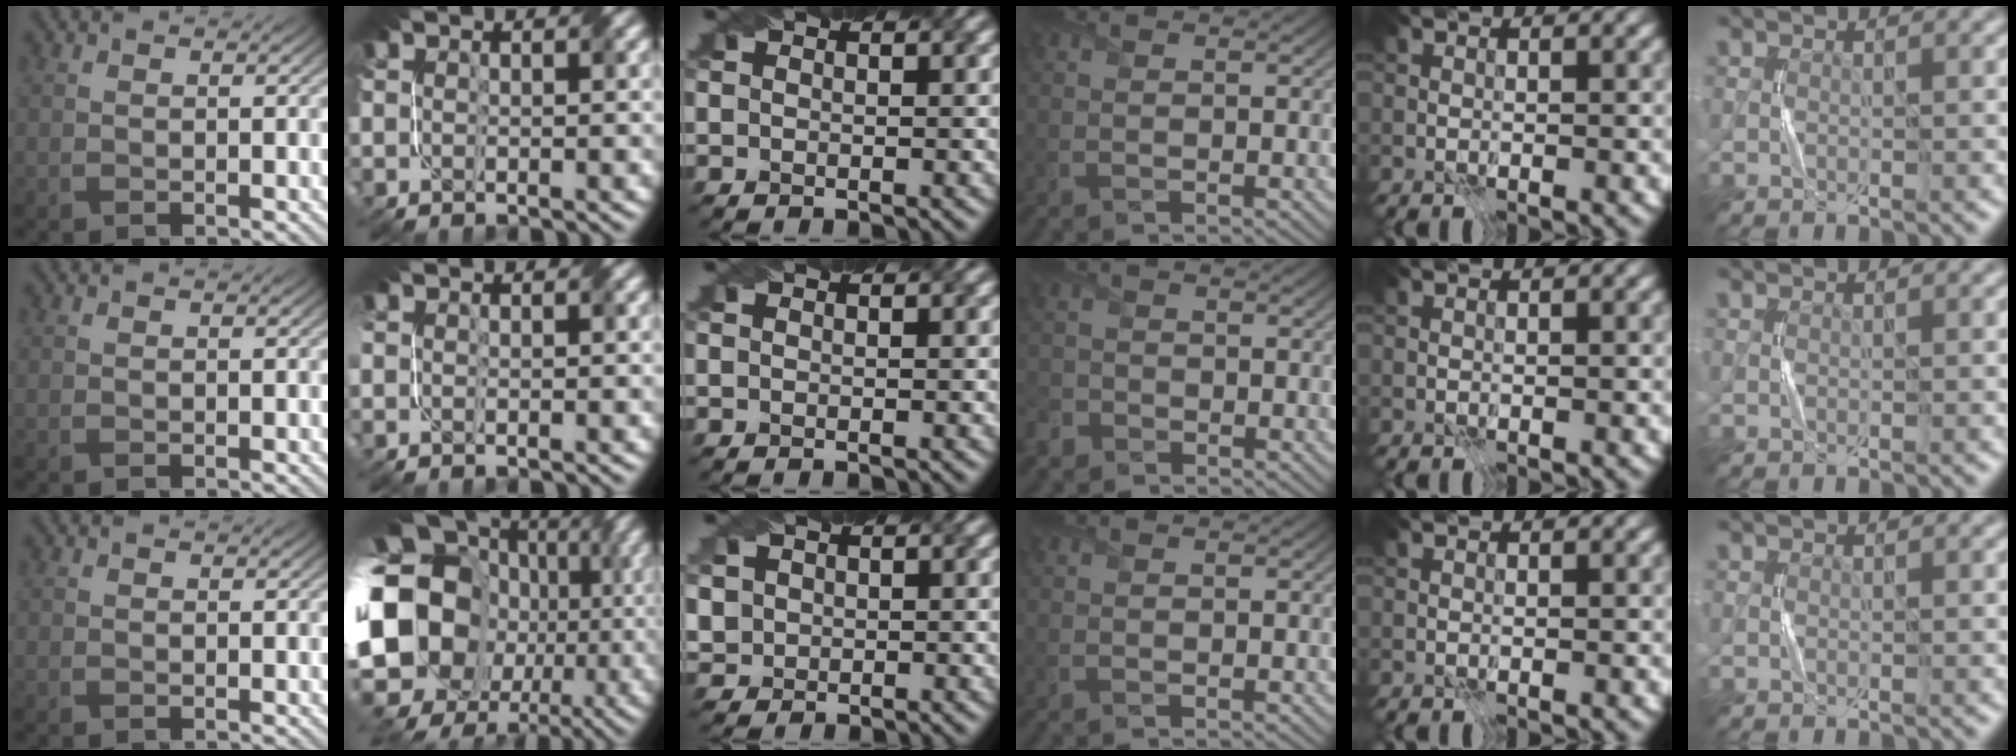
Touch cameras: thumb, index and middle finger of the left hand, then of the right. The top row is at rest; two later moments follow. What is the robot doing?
{"motion": "fold", "object": "paper"}